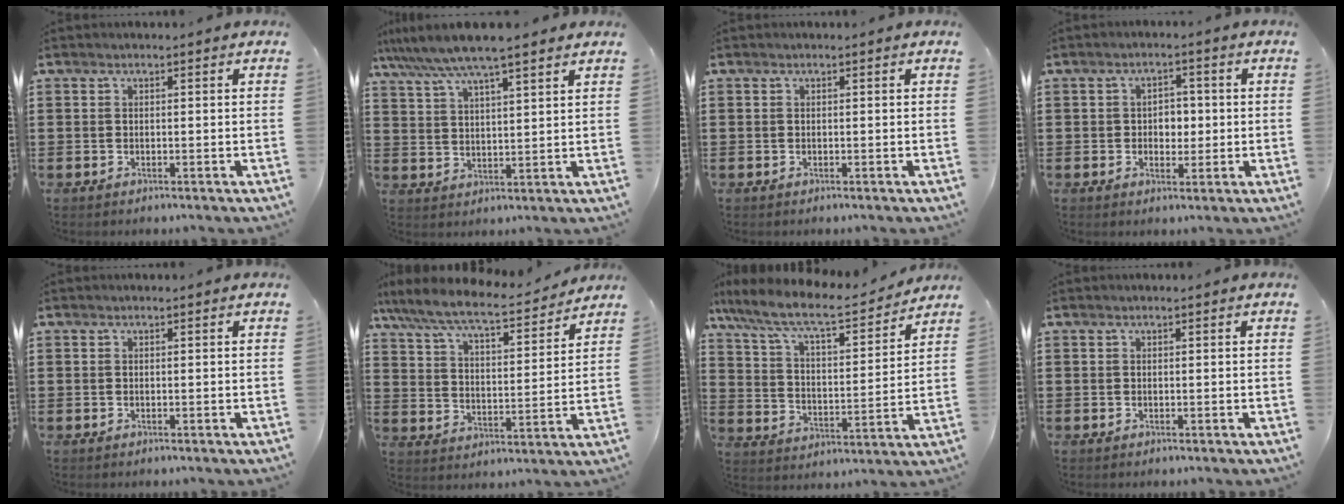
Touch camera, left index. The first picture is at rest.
{"total": 6.8, "force": [5.8, 0.5, 3.6], "torque": [-0.089, -0.018, 0.100]}
{"total": 0.0}
{"total": 3.3, "force": [-0.1, 2.4, 2.3], "torque": [-0.043, 0.005, -0.008]}
{"total": 0.0}
{"total": 7.5, "force": [6.7, 0.7, 3.2], "torque": [-0.093, -0.041, 0.112]}
{"total": 8.9, "force": [7.4, 1.2, 4.7], "torque": [-0.120, -0.043, 0.122]}
{"total": 0.0}